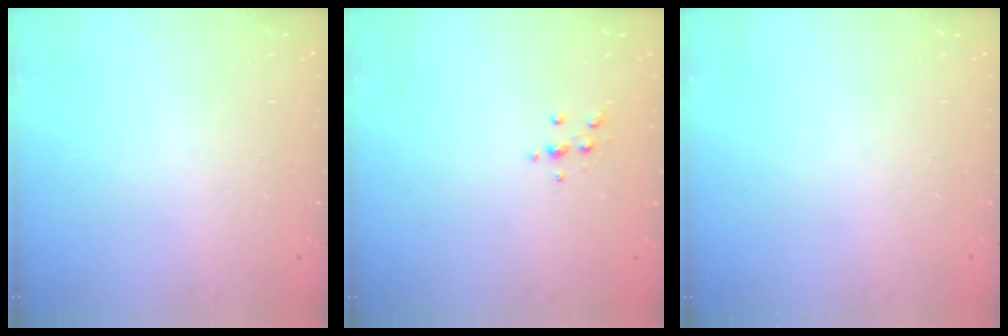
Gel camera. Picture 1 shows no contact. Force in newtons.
{"total": 3.5, "press": 3.3, "slide": 1.0}
{"total": 0.0}